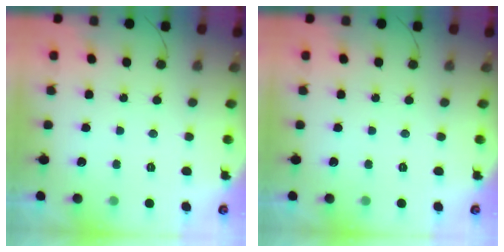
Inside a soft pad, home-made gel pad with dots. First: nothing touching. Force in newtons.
{"total": 0.0}